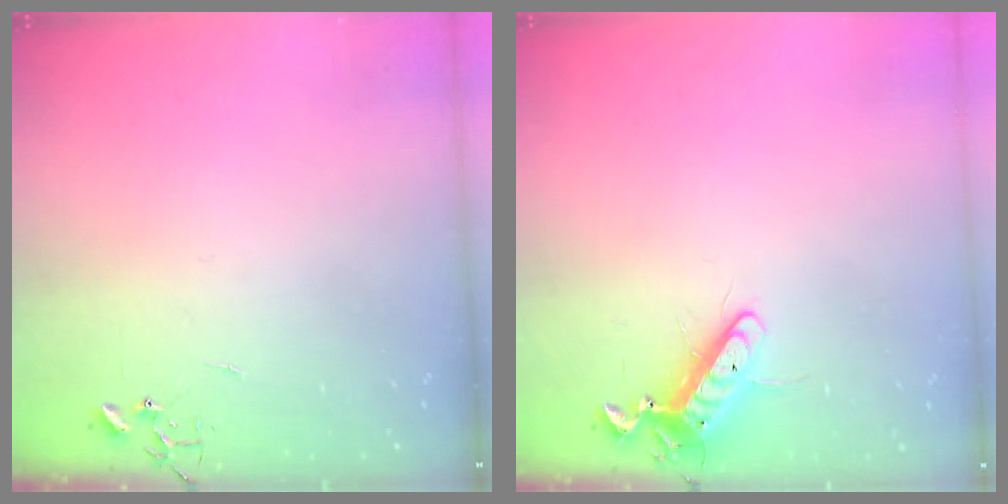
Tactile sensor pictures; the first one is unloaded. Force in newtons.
{"total": 11.6, "press": 11.5, "slide": 1.5}